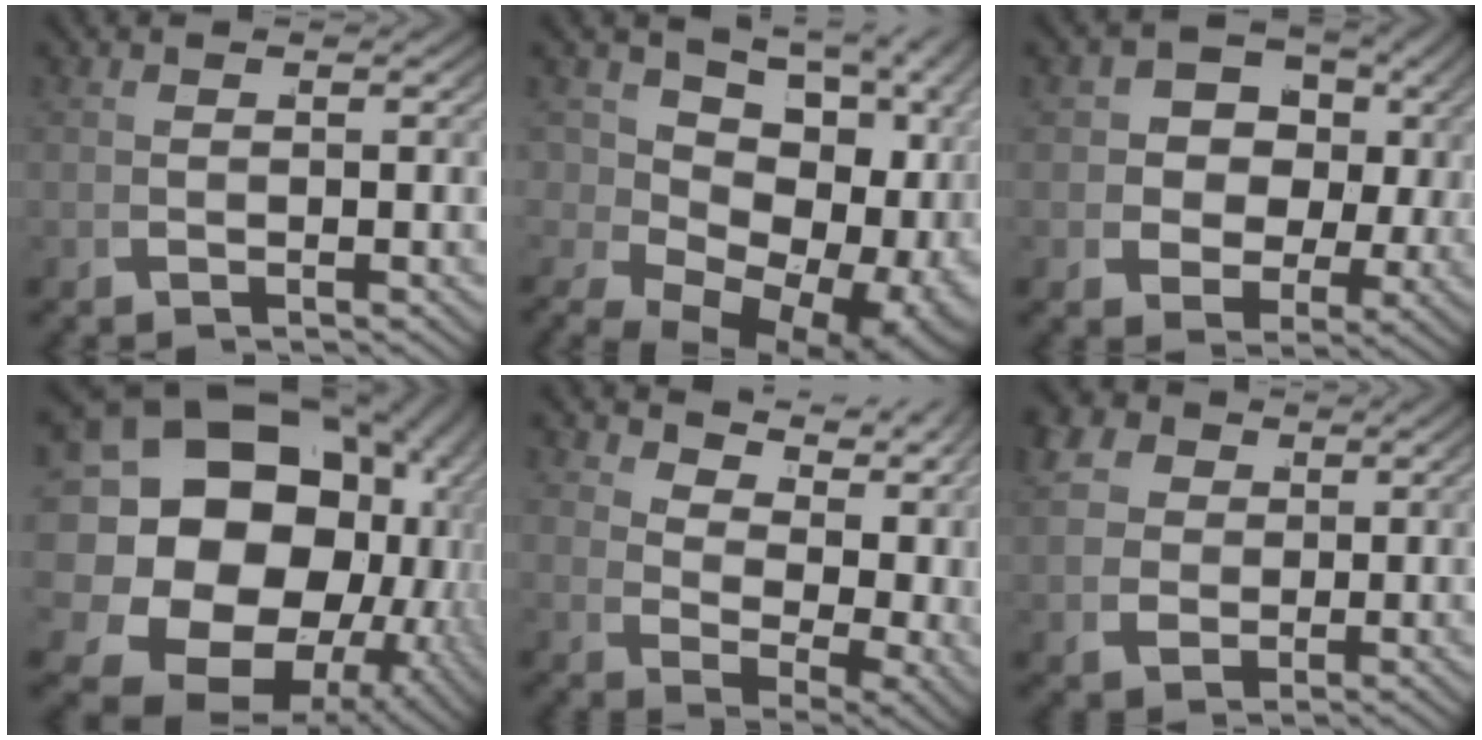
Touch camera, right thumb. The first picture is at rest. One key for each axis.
{"total": 17.9, "fx": 0.0, "fy": 12.4, "fz": 12.9, "tx": -0.205, "ty": -0.028, "tz": 0.008}
{"total": 12.4, "fx": 2.7, "fy": 9.8, "fz": 7.1, "tx": -0.124, "ty": -0.008, "tz": 0.037}
{"total": 26.9, "fx": -1.2, "fy": 19.9, "fz": 18.1, "tx": -0.338, "ty": -0.070, "tz": 0.002}
{"total": 8.7, "fx": 3.3, "fy": 4.2, "fz": 6.8, "tx": -0.101, "ty": -0.005, "tz": 0.068}
{"total": 7.4, "fx": 2.1, "fy": 6.0, "fz": 3.6, "tx": -0.089, "ty": -0.014, "tz": 0.043}